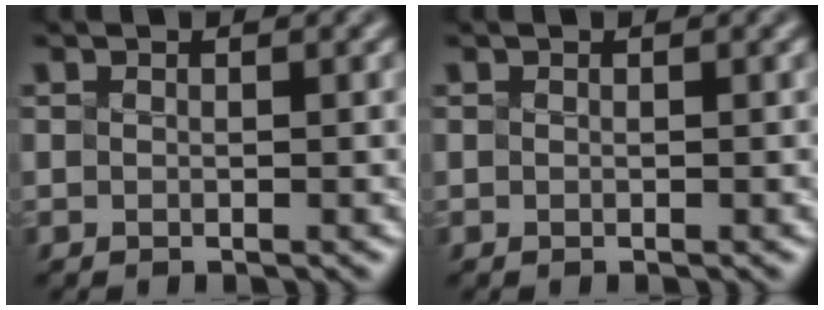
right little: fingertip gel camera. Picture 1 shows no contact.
{"total": 0.0}